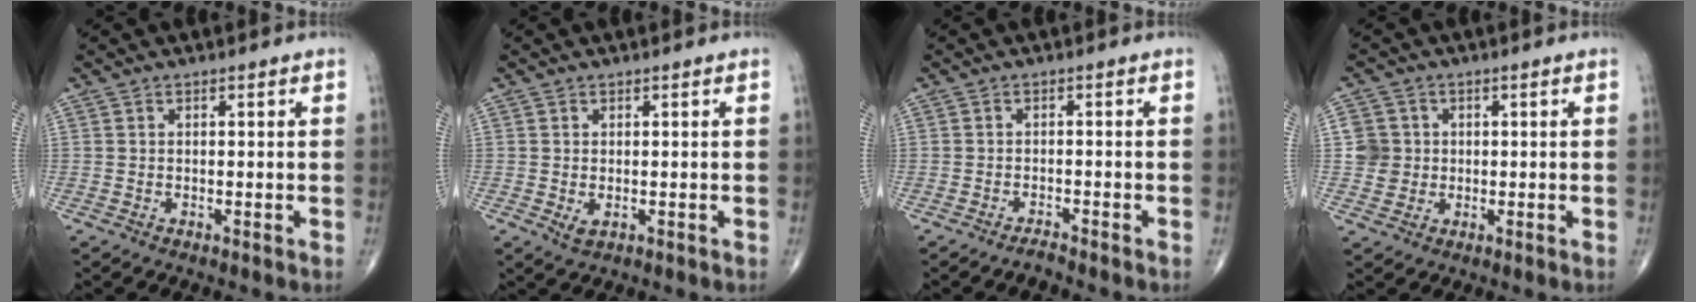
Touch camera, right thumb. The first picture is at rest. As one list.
[{"total": 1.6, "force": [-0.2, 1.0, 1.3], "torque": [-0.020, -0.003, 0.001]}, {"total": 1.4, "force": [-1.4, 0.1, 0.4], "torque": [-0.012, 0.006, -0.025]}, {"total": 4.9, "force": [0.4, 4.9, 0.8], "torque": [0.013, 0.005, 0.005]}]